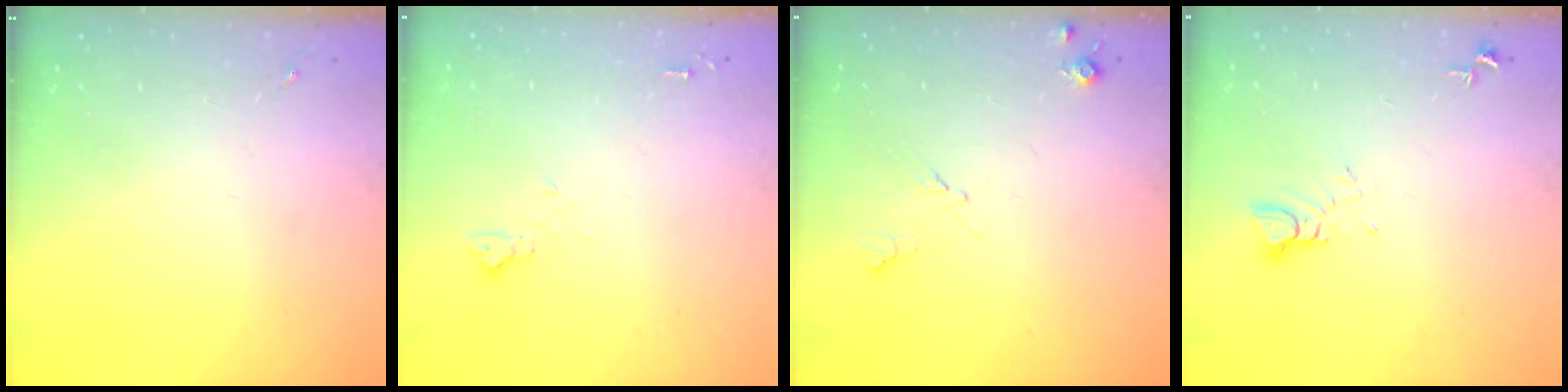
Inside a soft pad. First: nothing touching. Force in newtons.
{"total": 5.4, "press": 5.4, "slide": 0.7}
{"total": 5.8, "press": 5.8, "slide": 0.8}
{"total": 3.8, "press": 3.8, "slide": 0.3}